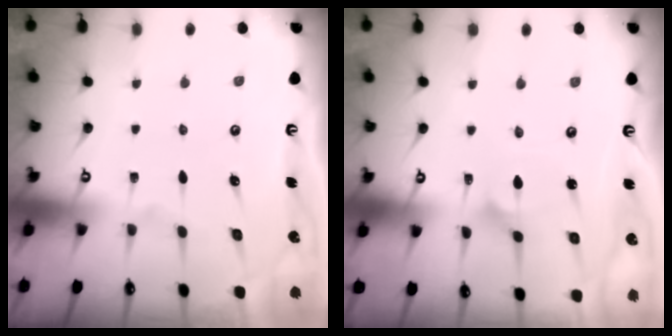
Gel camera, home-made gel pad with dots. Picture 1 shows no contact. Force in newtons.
{"total": 1.7, "press": 1.7, "slide": 0.0}